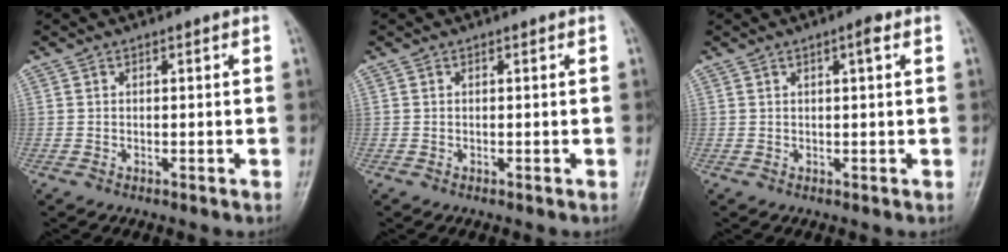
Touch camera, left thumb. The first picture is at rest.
{"total": 0.0}
{"total": 2.2, "force": [0.9, 0.9, 1.8], "torque": [-0.022, 0.002, 0.010]}